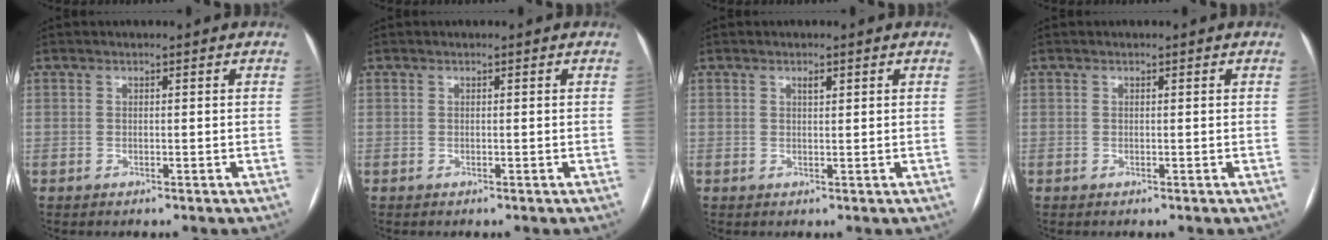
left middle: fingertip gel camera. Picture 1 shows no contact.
{"total": 0.0}
{"total": 1.0, "force": [0.6, 0.3, 0.7], "torque": [-0.015, 0.001, 0.010]}
{"total": 0.0}